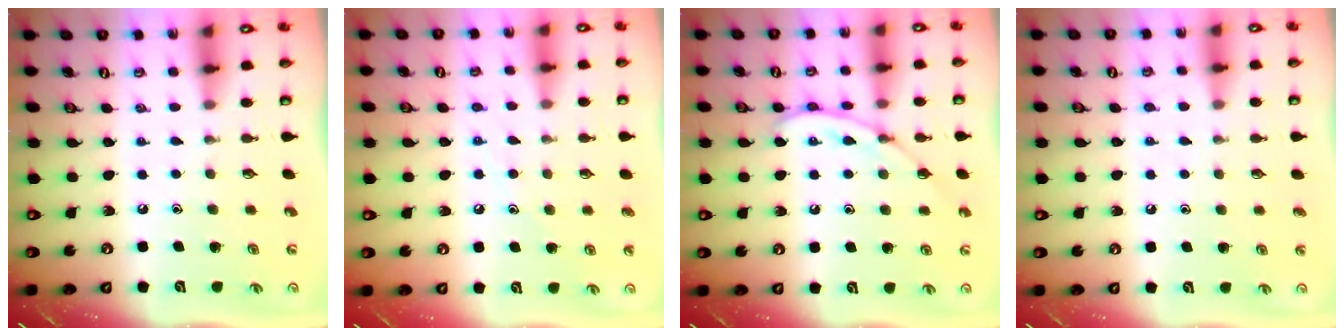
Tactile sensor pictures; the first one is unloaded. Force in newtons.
{"total": 7.0, "press": 7.0, "slide": 0.5}
{"total": 9.3, "press": 9.3, "slide": 0.7}
{"total": 4.4, "press": 4.4, "slide": 0.6}